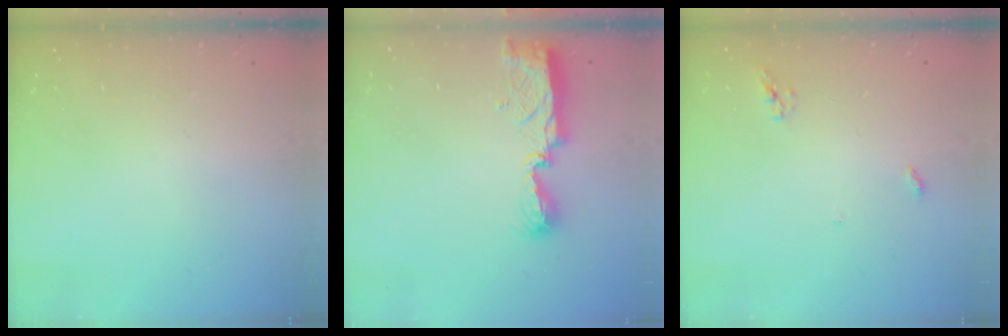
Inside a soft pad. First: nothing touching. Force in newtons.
{"total": 7.7, "press": 7.6, "slide": 0.6}
{"total": 3.8, "press": 3.8, "slide": 0.1}